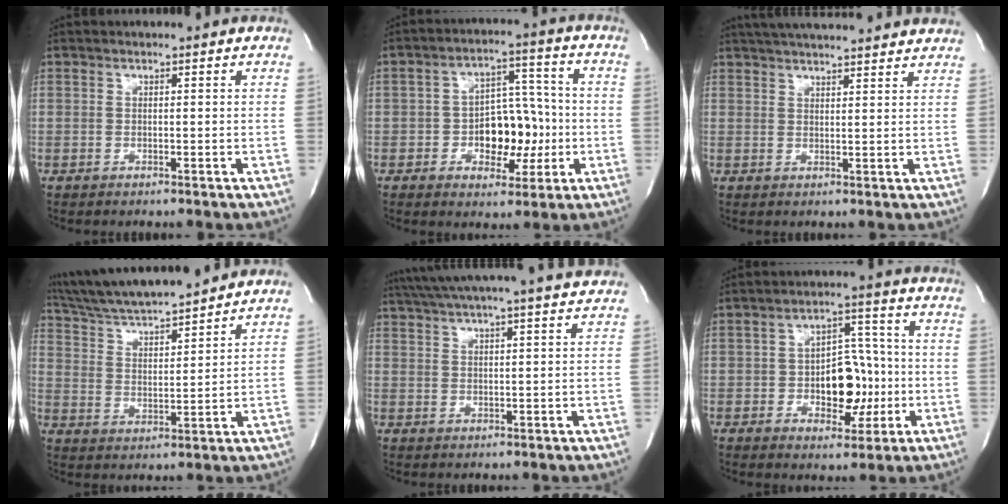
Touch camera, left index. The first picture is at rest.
{"total": 9.5, "force": [-2.1, 5.5, 7.4], "torque": [-0.113, 0.024, -0.028]}
{"total": 16.9, "force": [15.4, 1.6, 6.7], "torque": [-0.110, 0.043, 0.206]}
{"total": 15.7, "force": [14.4, 1.0, 6.2], "torque": [-0.119, 0.013, 0.248]}
{"total": 16.3, "force": [14.6, -0.9, 7.1], "torque": [-0.130, 0.004, 0.199]}
{"total": 9.4, "force": [-1.8, 5.3, 7.6], "torque": [-0.113, 0.023, -0.022]}